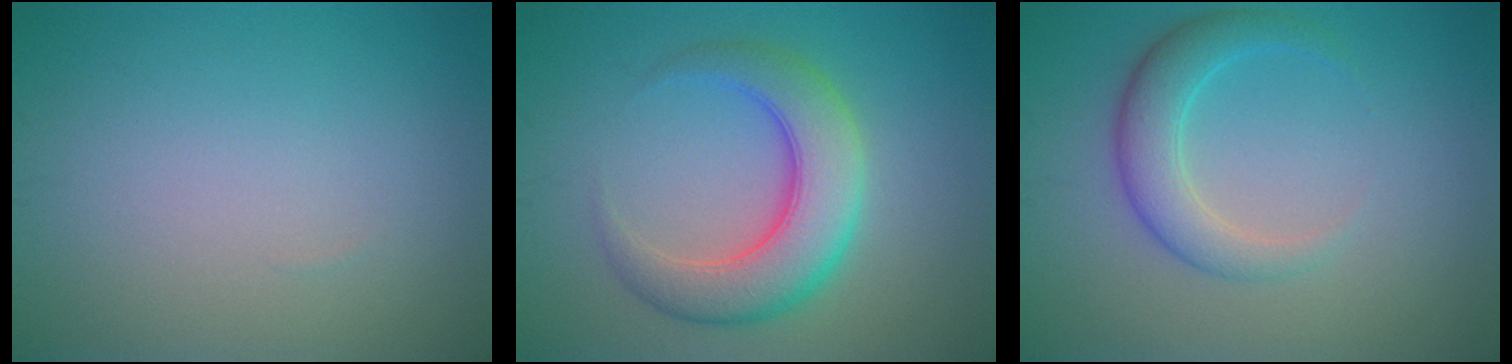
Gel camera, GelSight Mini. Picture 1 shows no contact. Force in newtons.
{"total": 6.6, "press": 6.6, "slide": 0.4}
{"total": 3.6, "press": 3.6, "slide": 0.1}